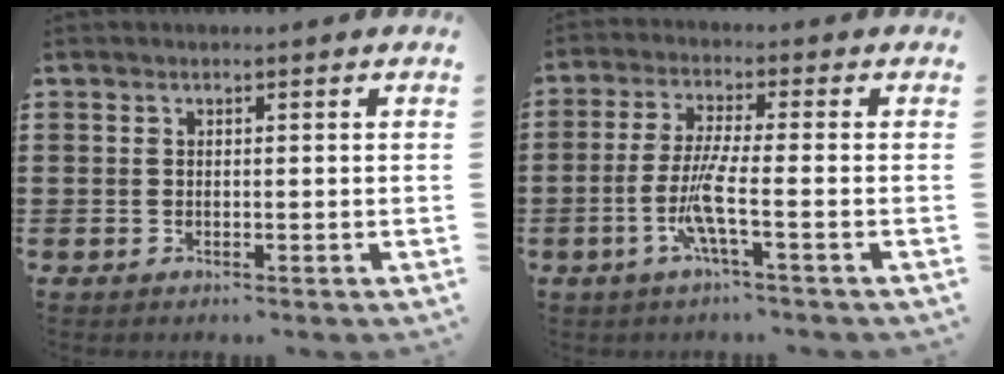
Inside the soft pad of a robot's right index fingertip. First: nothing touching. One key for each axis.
{"total": 6.4, "fx": -2.3, "fy": 0.1, "fz": 6.0, "tx": -0.138, "ty": -0.018, "tz": -0.052}